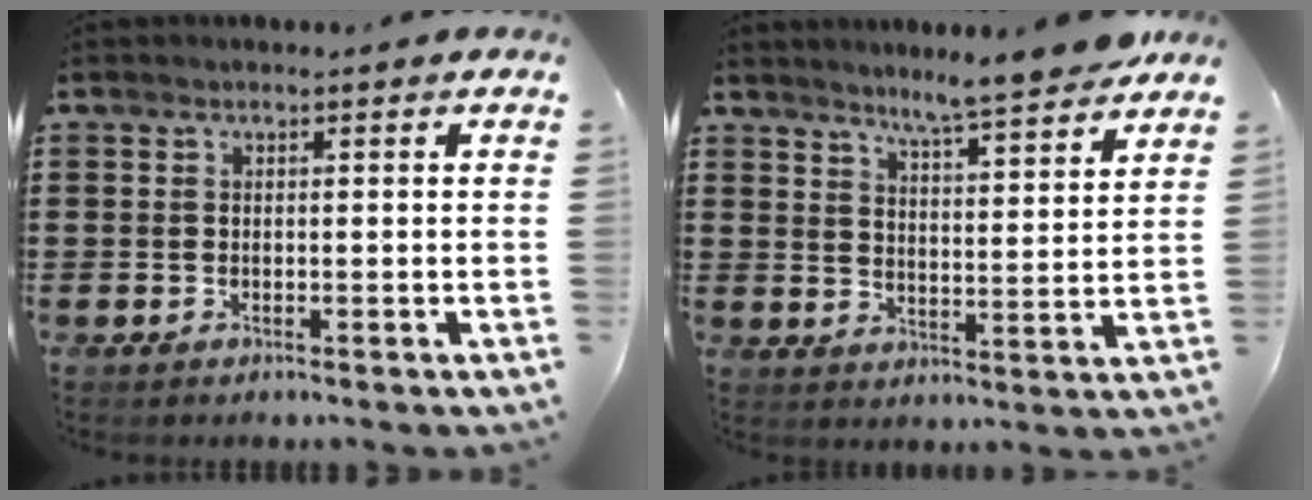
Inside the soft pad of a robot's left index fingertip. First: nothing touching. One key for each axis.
{"total": 6.1, "fx": 5.9, "fy": -0.6, "fz": 1.6, "tx": -0.046, "ty": -0.036, "tz": 0.100}